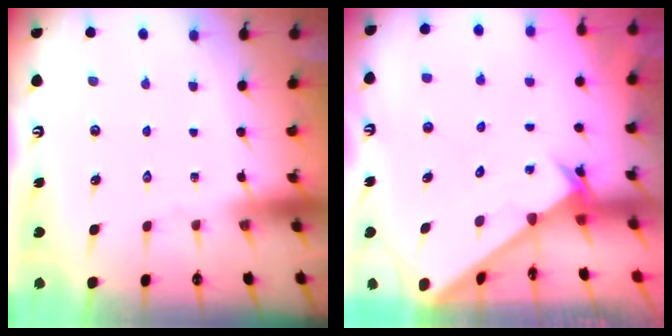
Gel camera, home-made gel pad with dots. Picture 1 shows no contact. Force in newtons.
{"total": 2.4, "press": 2.4, "slide": 0.2}